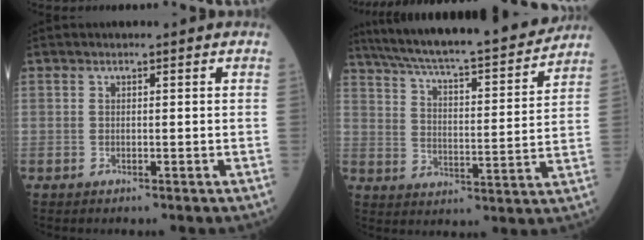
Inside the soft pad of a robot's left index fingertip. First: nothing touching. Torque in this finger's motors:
{"motor_torque": [0.07, -0.78, 0.51, 0.20]}